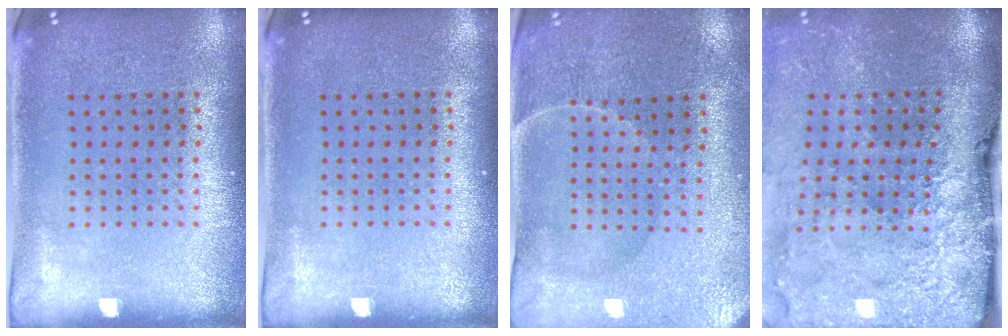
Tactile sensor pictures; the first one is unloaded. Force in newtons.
{"total": 0.0}
{"total": 0.7, "press": 0.6, "slide": 0.4}
{"total": 4.9, "press": 3.8, "slide": 3.0}